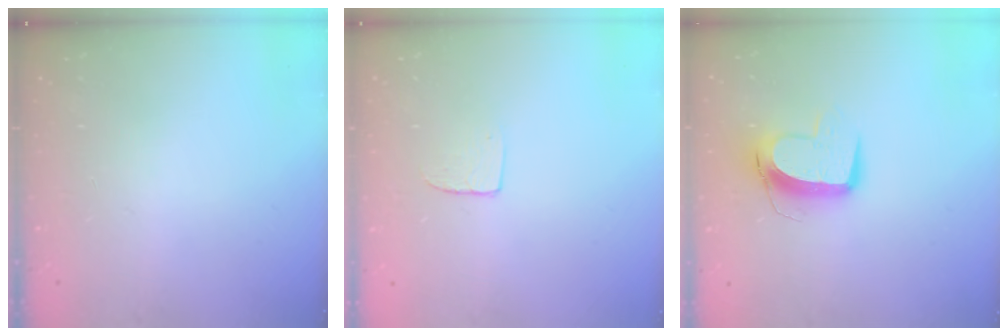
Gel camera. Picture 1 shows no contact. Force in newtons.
{"total": 4.3, "press": 4.3, "slide": 0.3}
{"total": 10.6, "press": 10.5, "slide": 1.2}